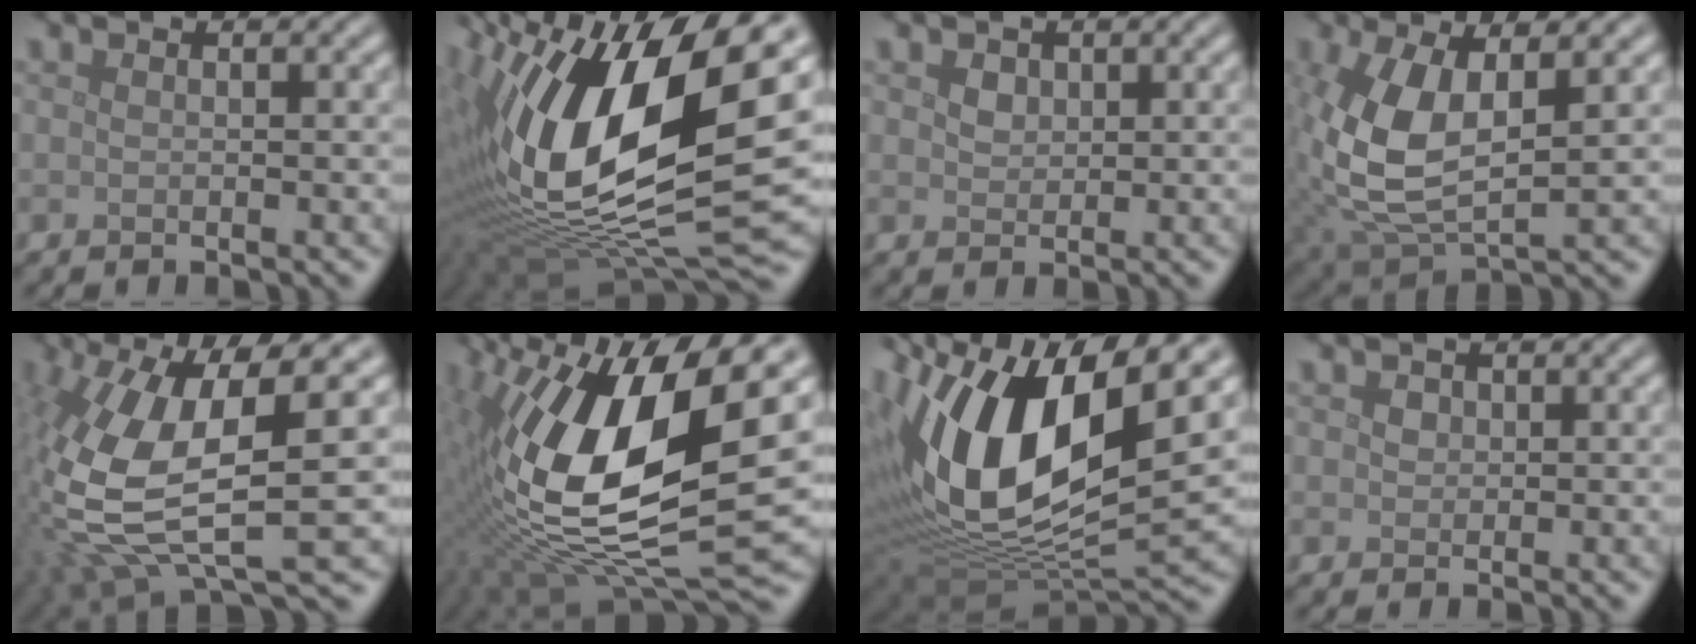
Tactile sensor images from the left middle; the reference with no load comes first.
{"total": 18.3, "force": [3.4, 8.2, 16.1], "torque": [-0.314, -0.001, 0.053]}
{"total": 1.3, "force": [0.7, 1.0, 0.5], "torque": [-0.010, -0.002, 0.013]}
{"total": 8.6, "force": [0.8, 4.2, 7.4], "torque": [-0.176, -0.005, 0.020]}
{"total": 12.6, "force": [0.6, 4.7, 11.7], "torque": [-0.270, -0.022, 0.020]}
{"total": 17.1, "force": [2.0, 7.6, 15.3], "torque": [-0.305, -0.017, 0.035]}
{"total": 15.3, "force": [3.5, 7.5, 12.9], "torque": [-0.259, -0.002, 0.060]}
{"total": 1.0, "force": [0.3, 0.8, 0.3], "torque": [-0.004, 0.000, 0.004]}